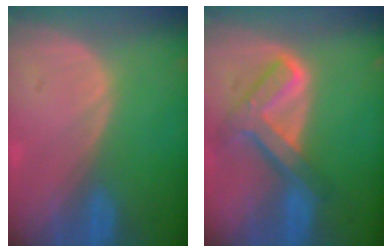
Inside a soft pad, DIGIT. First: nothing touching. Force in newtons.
{"total": 7.8, "press": 6.6, "slide": 4.2}